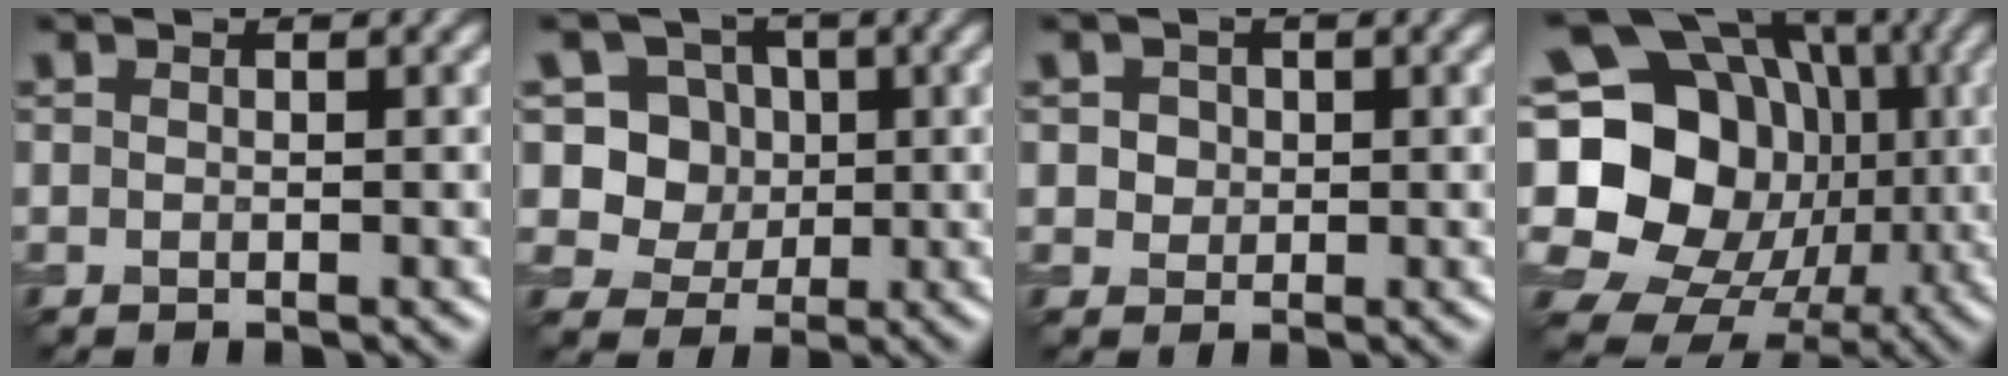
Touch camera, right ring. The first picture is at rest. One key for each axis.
{"total": 6.4, "fx": 1.6, "fy": 5.7, "fz": 2.3, "tx": -0.040, "ty": 0.006, "tz": 0.028}
{"total": 2.1, "fx": 0.7, "fy": 1.8, "fz": 0.8, "tx": -0.012, "ty": 0.004, "tz": 0.015}
{"total": 21.6, "fx": -0.1, "fy": 19.0, "fz": 10.3, "tx": -0.196, "ty": 0.038, "tz": -0.032}